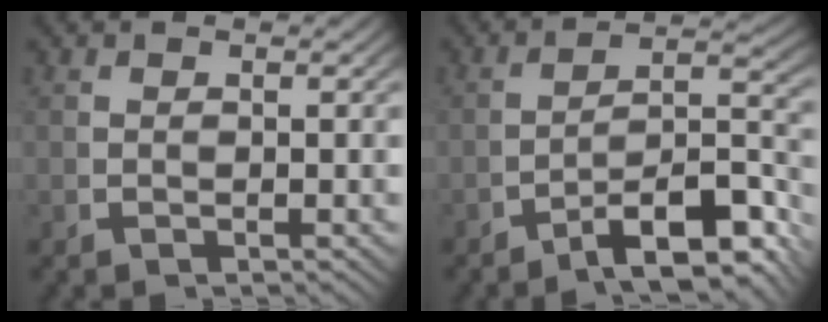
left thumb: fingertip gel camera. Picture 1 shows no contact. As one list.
[{"total": 8.2, "force": [-3.9, 3.6, 6.3], "torque": [-0.102, -0.025, -0.051]}]